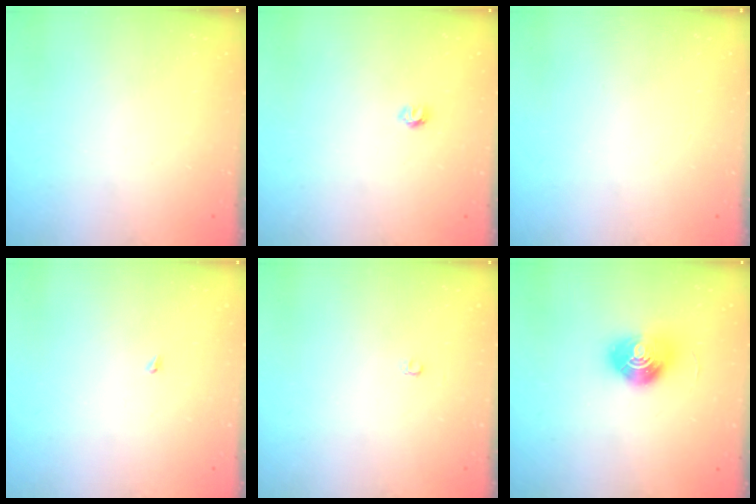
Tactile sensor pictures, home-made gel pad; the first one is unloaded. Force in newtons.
{"total": 3.6, "press": 3.6, "slide": 0.3}
{"total": 0.0}
{"total": 1.9, "press": 1.9, "slide": 0.3}
{"total": 2.6, "press": 2.6, "slide": 0.3}
{"total": 9.9, "press": 9.9, "slide": 0.9}